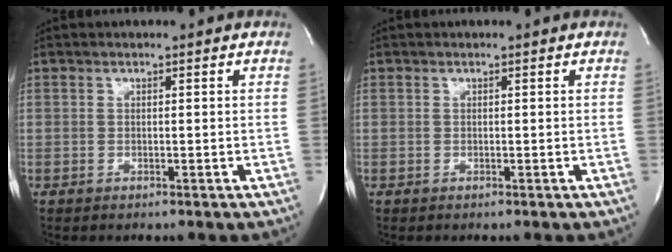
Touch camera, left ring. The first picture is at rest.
{"total": 0.0}